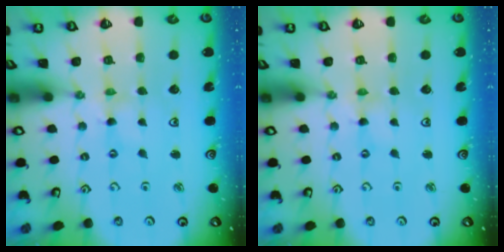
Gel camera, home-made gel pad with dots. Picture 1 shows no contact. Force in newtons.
{"total": 0.0}